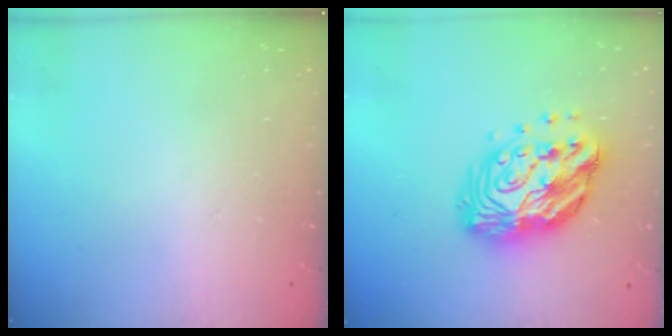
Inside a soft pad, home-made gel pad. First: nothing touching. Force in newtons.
{"total": 16.6, "press": 16.5, "slide": 1.5}